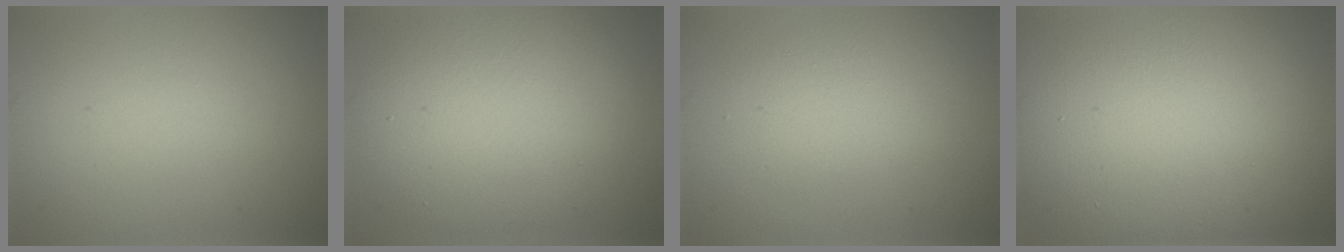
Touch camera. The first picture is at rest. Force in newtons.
{"total": 9.5, "press": 9.4, "slide": 0.6}
{"total": 2.1, "press": 2.0, "slide": 0.1}
{"total": 19.5, "press": 19.4, "slide": 0.8}